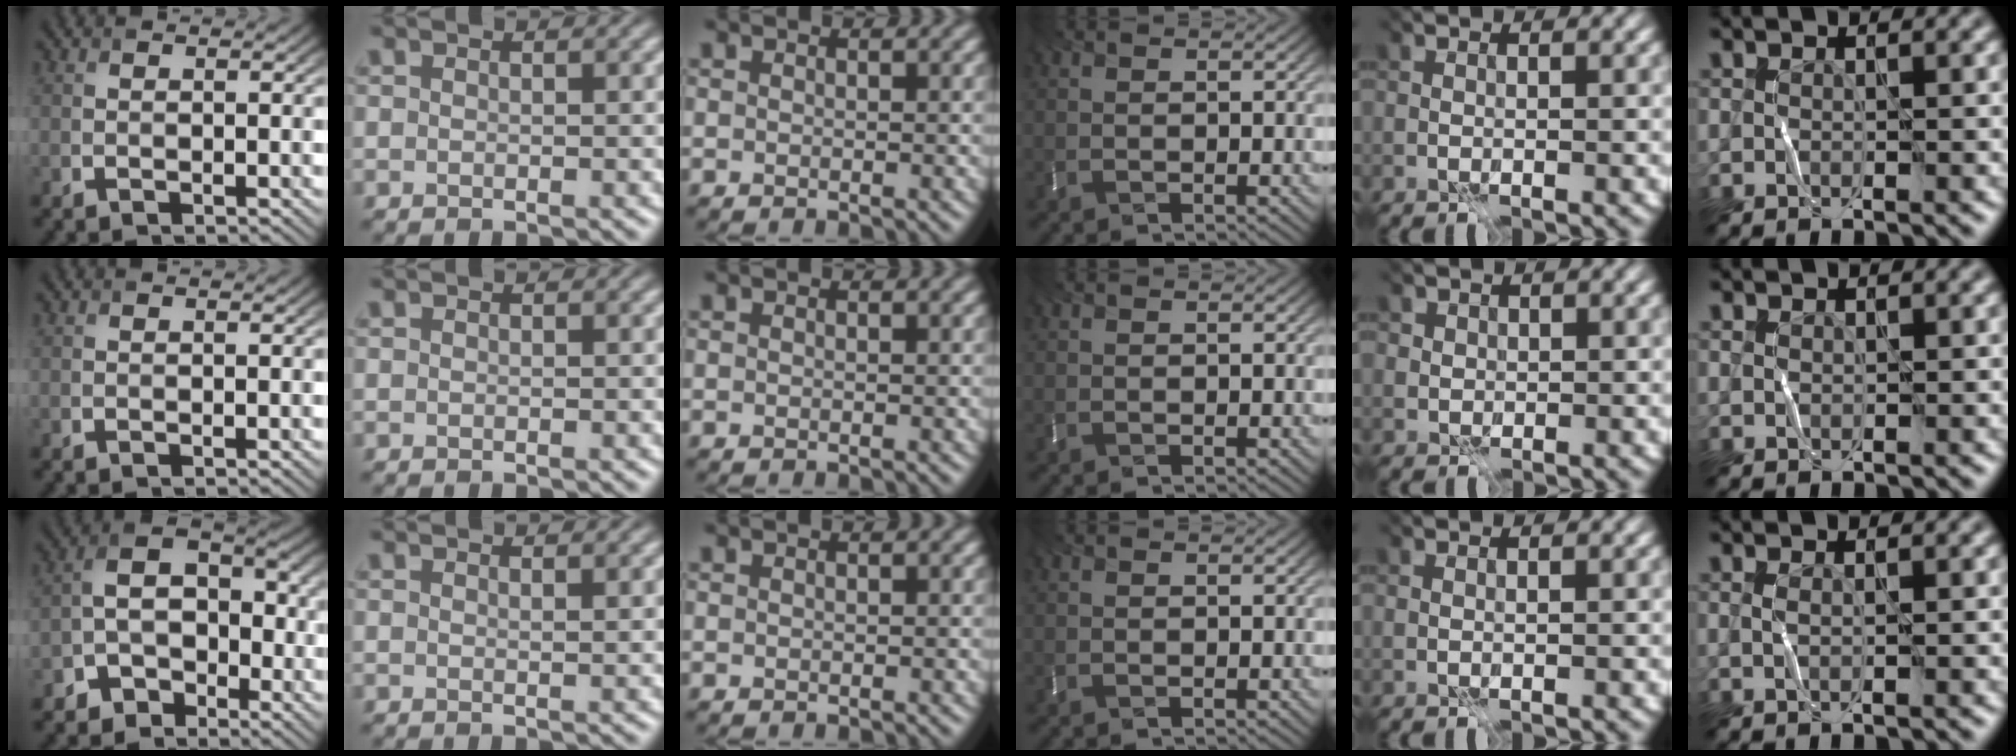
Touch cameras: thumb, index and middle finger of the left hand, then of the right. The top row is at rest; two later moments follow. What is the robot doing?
{"motion": "fold", "object": "bubble wrap"}